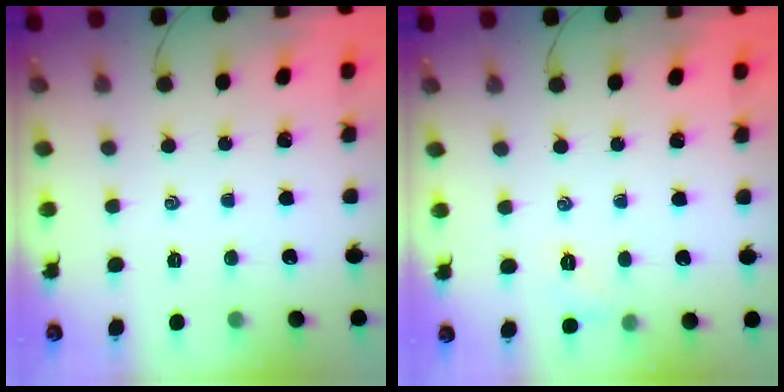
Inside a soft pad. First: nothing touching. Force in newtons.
{"total": 3.6, "press": 3.5, "slide": 1.1}